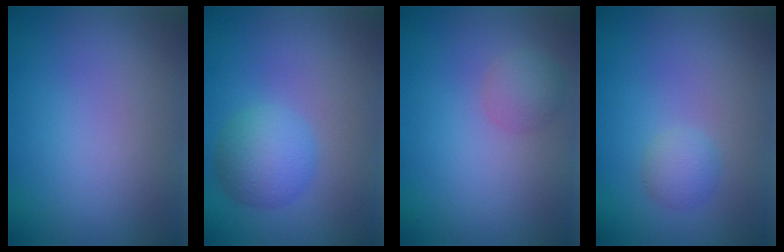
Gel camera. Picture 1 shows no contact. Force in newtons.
{"total": 3.5, "press": 3.5, "slide": 0.1}
{"total": 1.7, "press": 1.7, "slide": 0.1}
{"total": 1.5, "press": 1.5, "slide": 0.0}